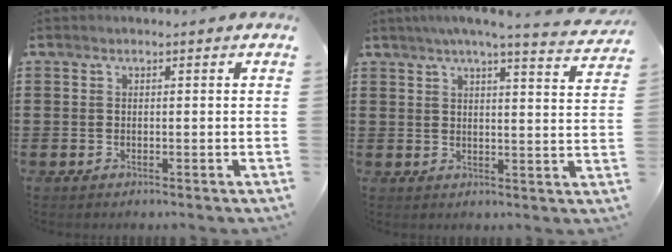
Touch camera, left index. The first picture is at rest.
{"total": 4.7, "force": [4.0, -0.5, 2.5], "torque": [-0.062, -0.019, 0.065]}